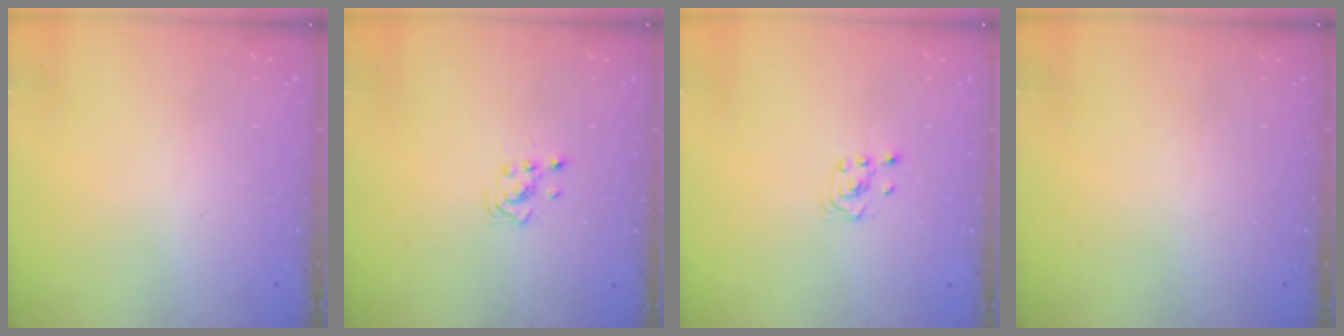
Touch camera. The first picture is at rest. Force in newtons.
{"total": 2.9, "press": 2.8, "slide": 0.3}
{"total": 1.9, "press": 1.7, "slide": 0.8}
{"total": 0.0}